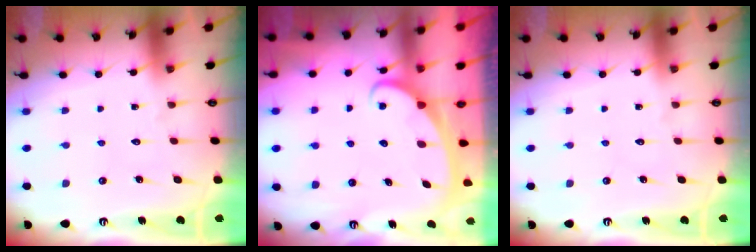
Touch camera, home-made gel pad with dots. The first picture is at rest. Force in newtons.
{"total": 2.4, "press": 2.4, "slide": 0.3}
{"total": 0.0}